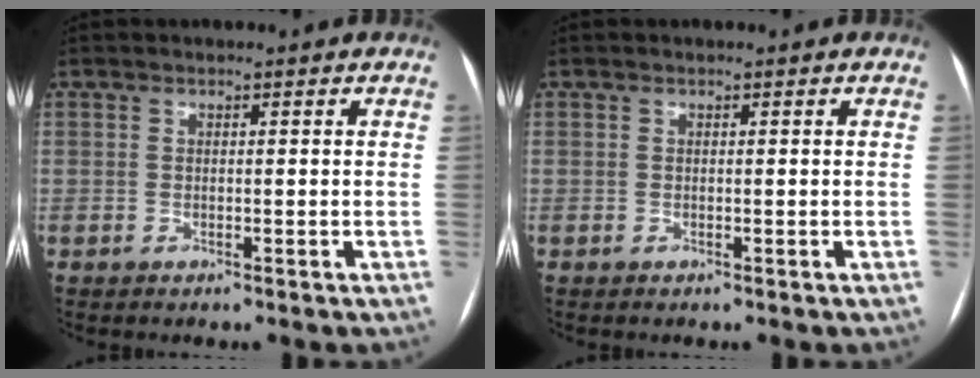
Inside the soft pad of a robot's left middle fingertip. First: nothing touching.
{"total": 0.0}